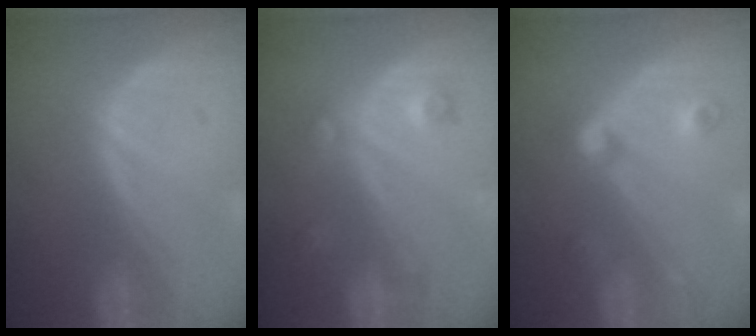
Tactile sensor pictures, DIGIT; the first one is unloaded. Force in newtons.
{"total": 3.5, "press": 3.3, "slide": 1.1}
{"total": 4.5, "press": 4.0, "slide": 2.1}